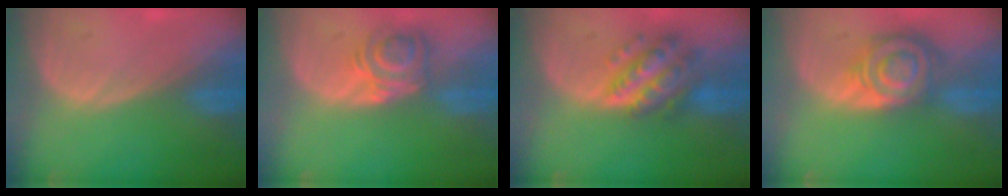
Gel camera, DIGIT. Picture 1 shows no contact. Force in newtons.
{"total": 5.6, "press": 5.2, "slide": 2.2}
{"total": 7.5, "press": 7.5, "slide": 0.5}
{"total": 8.5, "press": 7.4, "slide": 4.2}